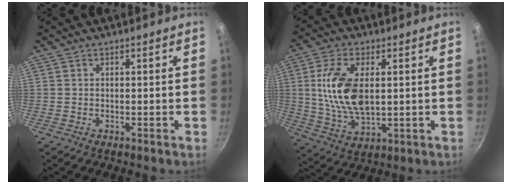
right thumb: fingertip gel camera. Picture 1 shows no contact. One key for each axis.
{"total": 14.1, "fx": 1.8, "fy": 7.3, "fz": 11.9, "tx": -0.235, "ty": -0.009, "tz": 0.042}